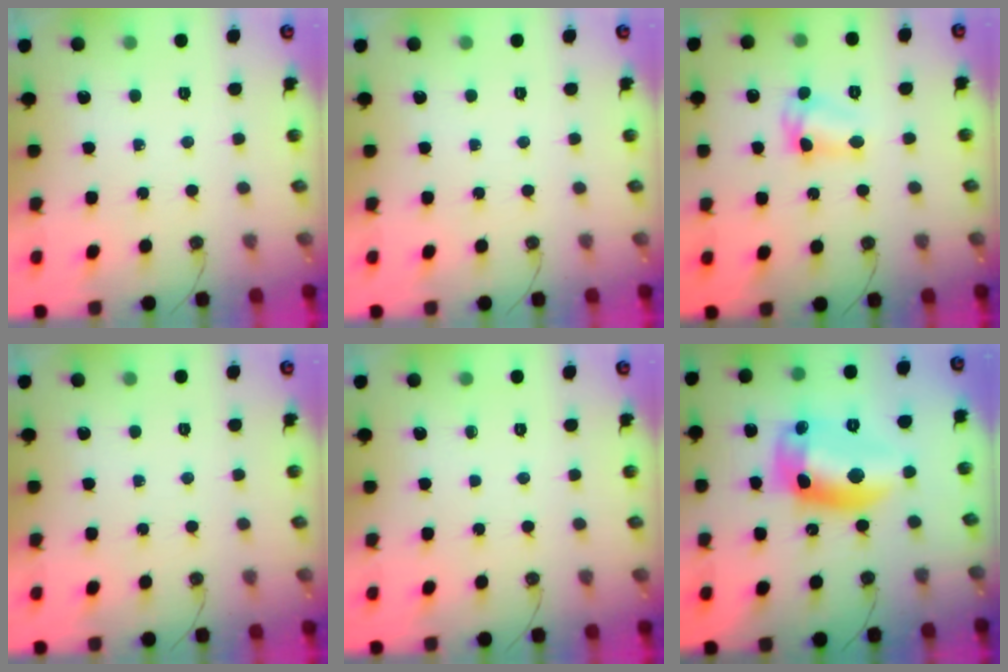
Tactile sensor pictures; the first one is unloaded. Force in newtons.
{"total": 0.0}
{"total": 7.4, "press": 7.4, "slide": 0.6}
{"total": 0.0}
{"total": 0.0}
{"total": 17.3, "press": 16.6, "slide": 4.7}